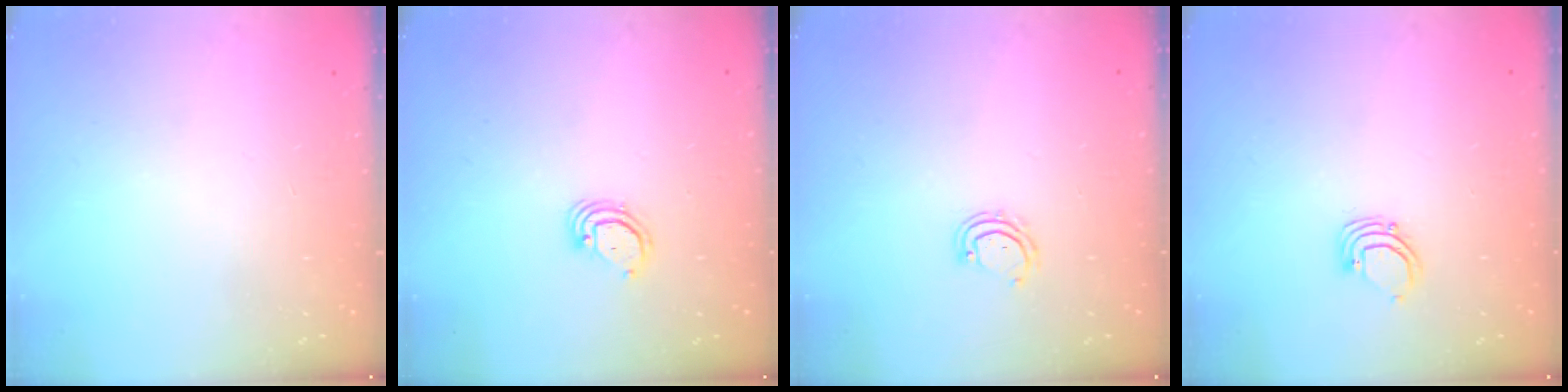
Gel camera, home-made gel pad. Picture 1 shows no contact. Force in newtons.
{"total": 2.9, "press": 2.9, "slide": 0.2}
{"total": 4.1, "press": 4.1, "slide": 0.3}
{"total": 3.2, "press": 3.2, "slide": 0.2}